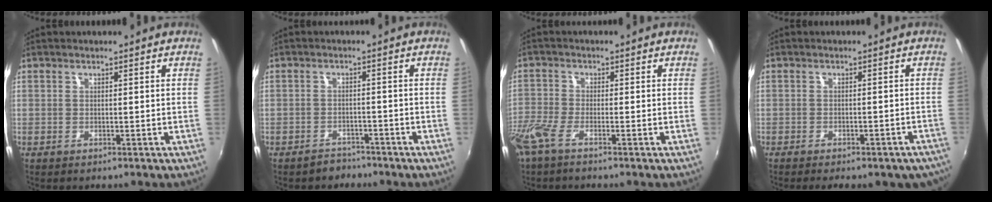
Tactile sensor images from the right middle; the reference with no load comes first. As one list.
[{"total": 3.4, "force": [-2.9, 1.7, 0.1], "torque": [-0.013, 0.003, -0.045]}, {"total": 5.4, "force": [-4.1, 0.9, 3.5], "torque": [-0.092, -0.020, -0.087]}, {"total": 9.8, "force": [-7.8, 3.0, 5.0], "torque": [-0.092, -0.023, -0.089]}]